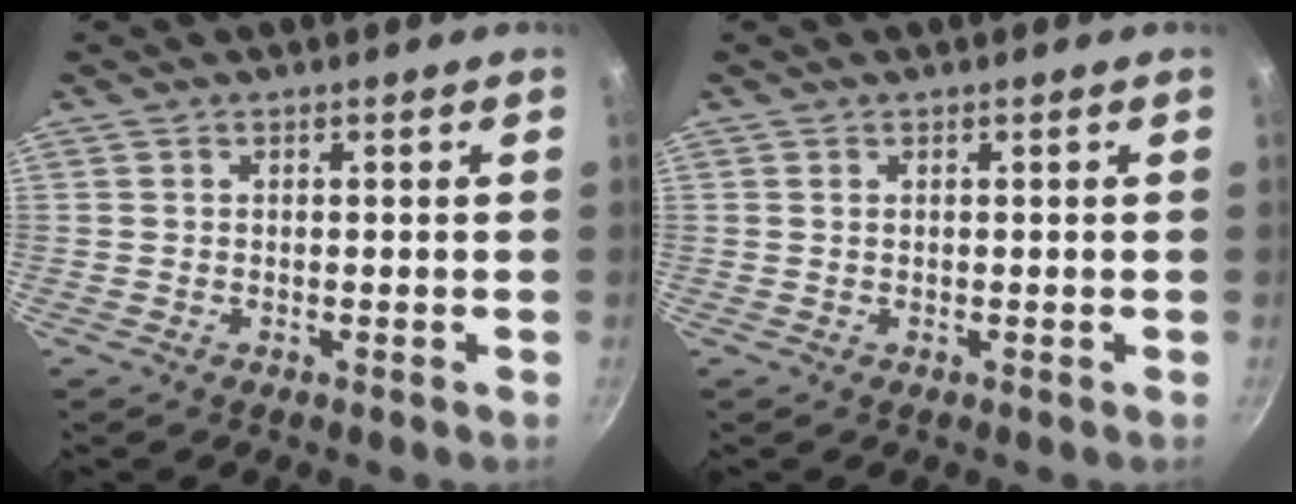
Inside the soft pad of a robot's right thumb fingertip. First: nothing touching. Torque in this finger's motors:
{"motor_torque": [-0.15, -0.18, -0.03, 0.49, 0.04]}